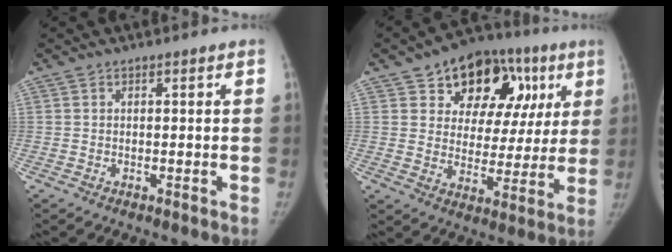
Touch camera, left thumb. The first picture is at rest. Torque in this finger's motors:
{"motor_torque": [0.73, 0.99, 0.13, 0.07, 0.04]}